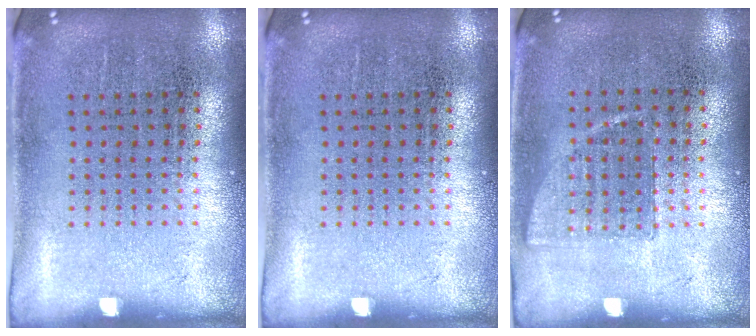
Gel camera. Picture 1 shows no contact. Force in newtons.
{"total": 0.0}
{"total": 0.7, "press": 0.6, "slide": 0.3}